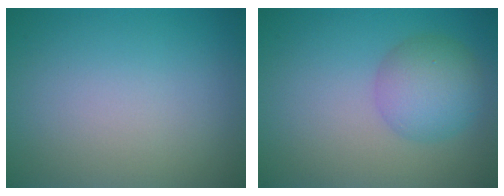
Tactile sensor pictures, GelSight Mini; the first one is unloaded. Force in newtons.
{"total": 4.2, "press": 4.2, "slide": 0.1}